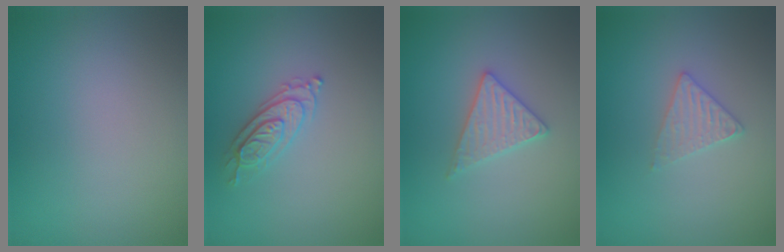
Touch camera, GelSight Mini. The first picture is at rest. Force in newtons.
{"total": 2.4, "press": 2.3, "slide": 0.5}
{"total": 2.6, "press": 2.6, "slide": 0.3}
{"total": 1.8, "press": 1.8, "slide": 0.3}